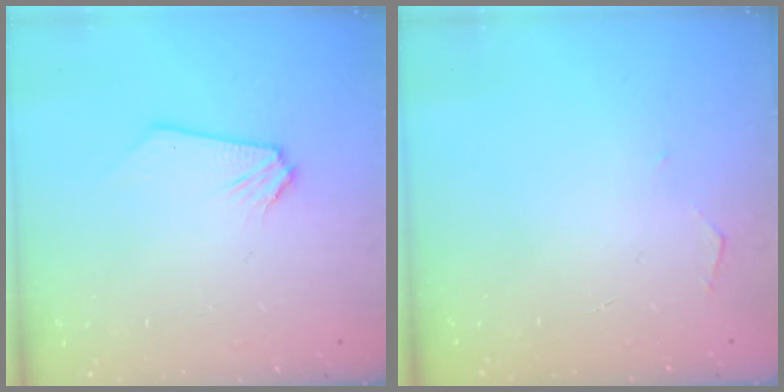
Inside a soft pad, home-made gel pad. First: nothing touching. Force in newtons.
{"total": 2.8, "press": 2.8, "slide": 0.4}